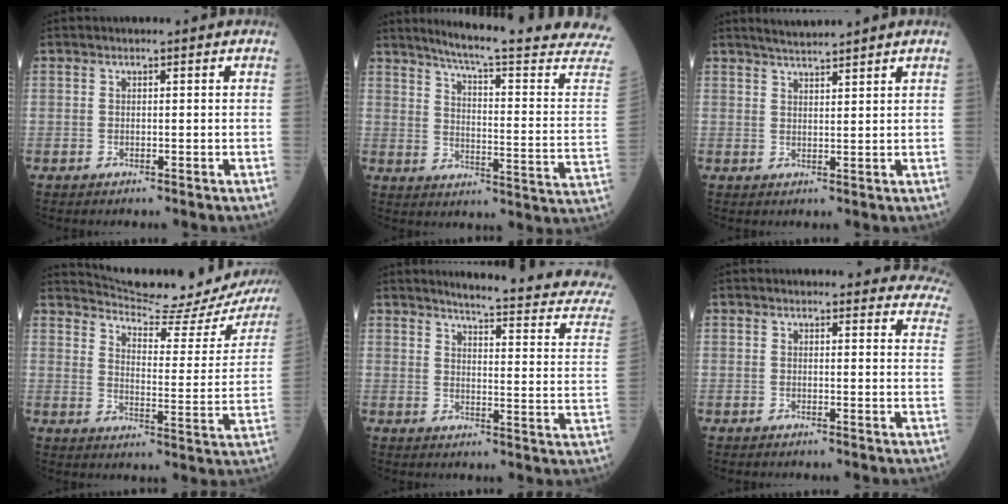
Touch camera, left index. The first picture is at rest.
{"total": 23.1, "force": [20.8, -1.0, 10.0], "torque": [-0.146, -0.096, 0.253]}
{"total": 3.5, "force": [3.3, -0.7, 1.1], "torque": [-0.019, 0.008, 0.061]}
{"total": 20.4, "force": [19.8, 0.7, 5.0], "torque": [-0.070, -0.091, 0.243]}
{"total": 16.5, "force": [15.3, 0.5, 6.1], "torque": [-0.070, -0.078, 0.159]}
{"total": 13.7, "force": [13.1, 3.5, 1.9], "torque": [0.023, -0.052, 0.105]}